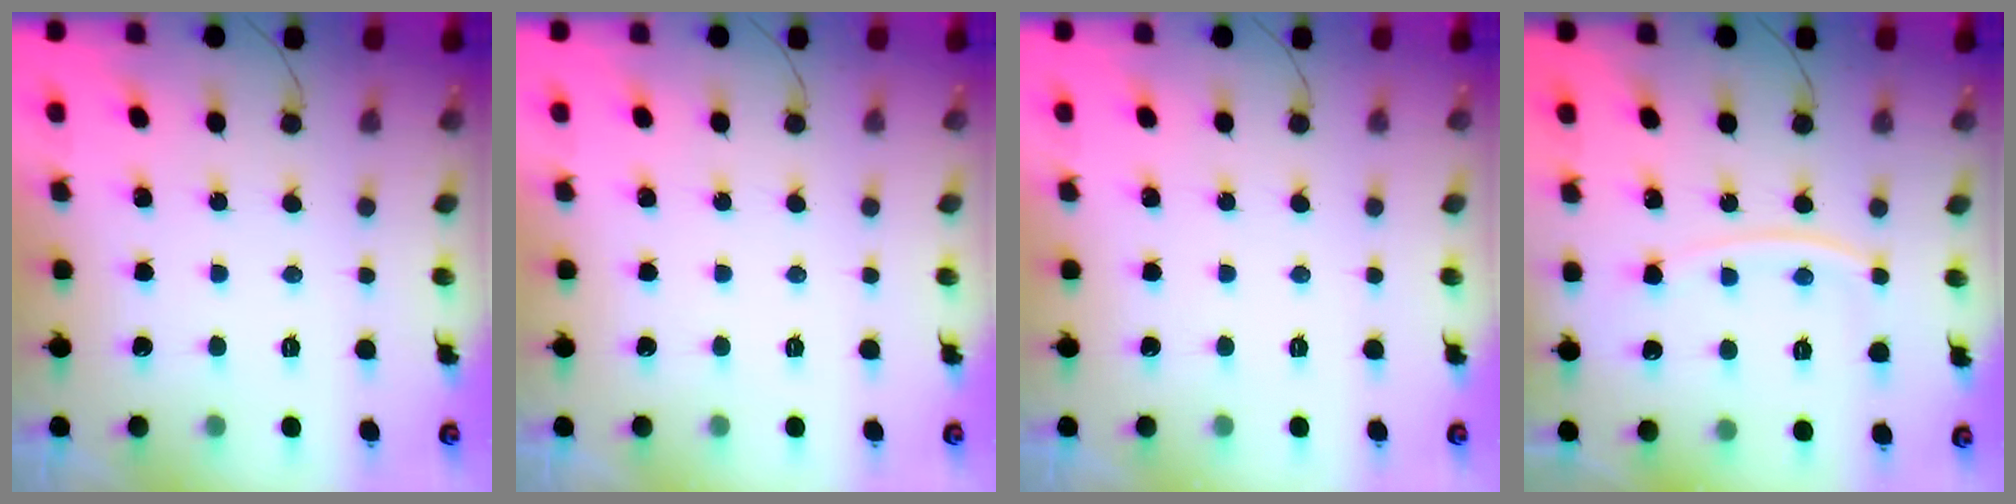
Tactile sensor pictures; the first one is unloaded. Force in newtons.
{"total": 0.0}
{"total": 0.0}
{"total": 9.2, "press": 9.1, "slide": 1.3}